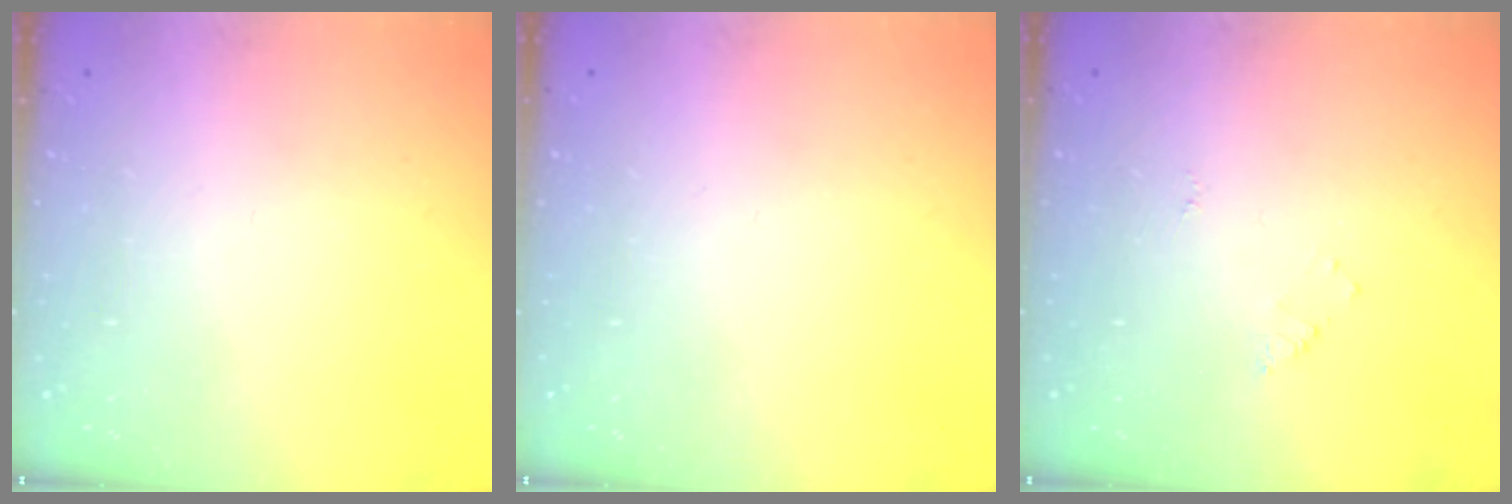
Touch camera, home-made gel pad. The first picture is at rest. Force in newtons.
{"total": 0.0}
{"total": 4.7, "press": 4.7, "slide": 0.6}